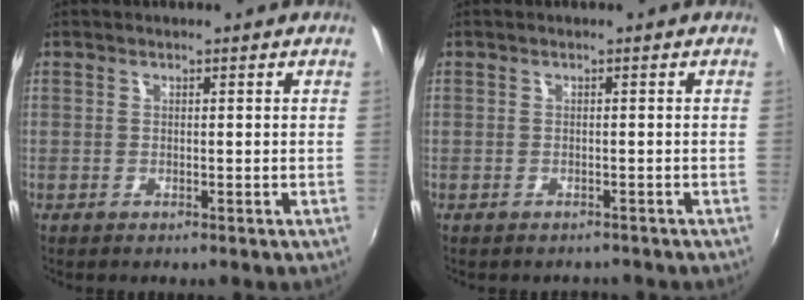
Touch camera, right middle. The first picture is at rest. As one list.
[{"total": 1.7, "force": [-1.4, 0.7, 0.3], "torque": [-0.009, -0.007, -0.018]}]